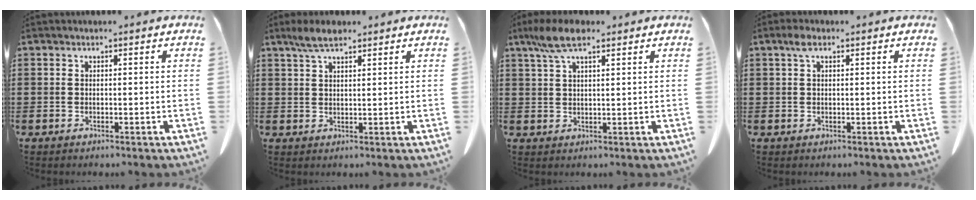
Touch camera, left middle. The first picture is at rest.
{"total": 4.1, "force": [2.9, 1.1, 2.7], "torque": [-0.060, 0.003, 0.055]}
{"total": 6.4, "force": [3.8, 1.7, 4.9], "torque": [-0.109, 0.001, 0.067]}
{"total": 2.0, "force": [0.8, 0.9, 1.5], "torque": [-0.035, 0.006, 0.015]}